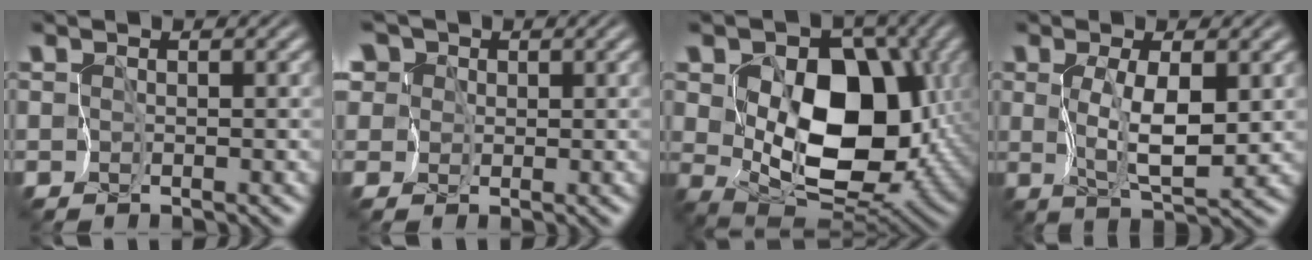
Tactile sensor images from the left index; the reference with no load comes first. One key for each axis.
{"total": 6.7, "fx": 3.1, "fy": 5.2, "fz": 2.8, "tx": -0.052, "ty": 0.018, "tz": 0.021}
{"total": 10.9, "fx": 0.8, "fy": 7.4, "fz": 8.0, "tx": -0.124, "ty": -0.021, "tz": 0.021}
{"total": 3.8, "fx": 0.5, "fy": 1.4, "fz": 3.5, "tx": -0.072, "ty": -0.008, "tz": 0.017}